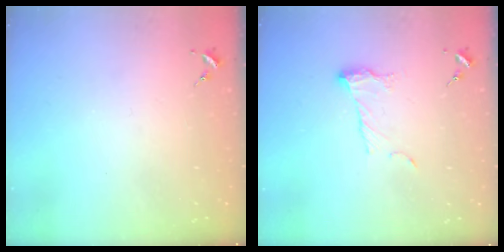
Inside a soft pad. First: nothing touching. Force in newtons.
{"total": 8.9, "press": 8.9, "slide": 0.6}